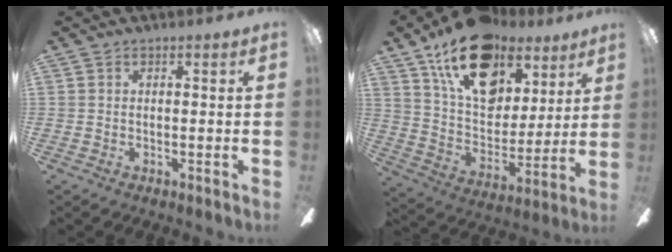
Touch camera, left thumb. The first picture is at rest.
{"total": 22.3, "force": [13.5, 13.1, 12.1], "torque": [-0.200, -0.063, 0.242]}